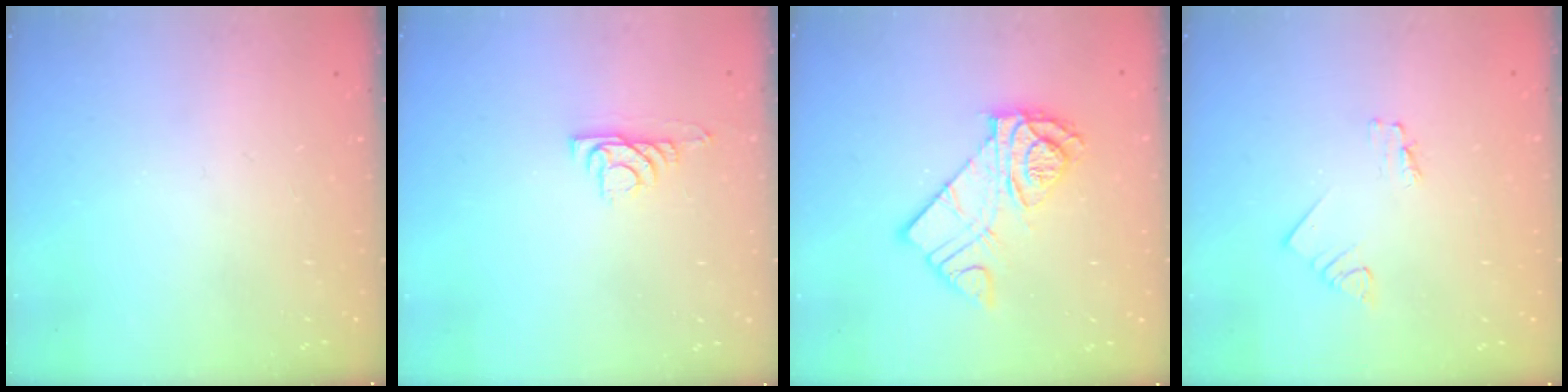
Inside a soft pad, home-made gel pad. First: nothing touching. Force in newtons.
{"total": 5.0, "press": 4.9, "slide": 0.7}
{"total": 12.9, "press": 12.9, "slide": 0.7}
{"total": 1.2, "press": 1.2, "slide": 0.0}